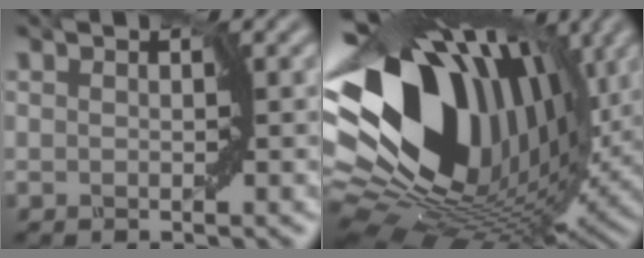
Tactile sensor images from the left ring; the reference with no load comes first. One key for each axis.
{"total": 17.6, "fx": 4.8, "fy": 11.8, "fz": 12.1, "tx": -0.247, "ty": 0.003, "tz": 0.080}